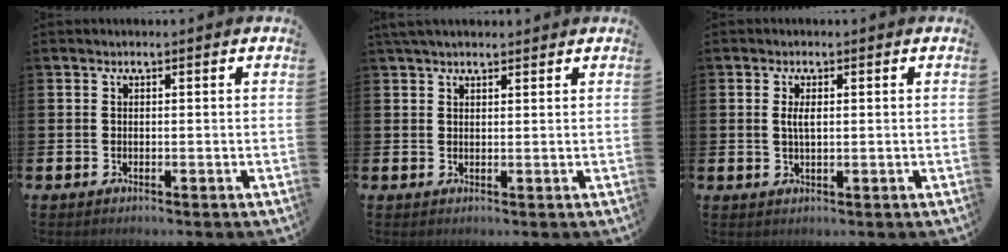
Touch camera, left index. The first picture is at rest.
{"total": 2.6, "force": [2.3, 0.8, 0.9], "torque": [-0.008, -0.003, 0.040]}
{"total": 2.1, "force": [0.5, 0.8, 1.9], "torque": [-0.036, 0.003, 0.006]}